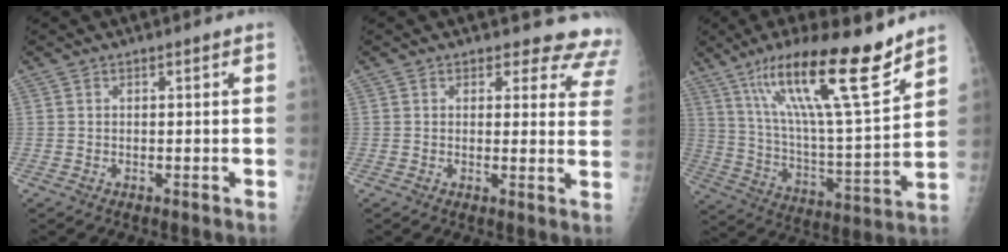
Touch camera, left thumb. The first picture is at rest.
{"total": 10.2, "force": [9.3, 4.0, 0.8], "torque": [0.049, -0.061, 0.066]}
{"total": 22.5, "force": [14.8, 3.2, 16.6], "torque": [-0.263, -0.062, 0.256]}